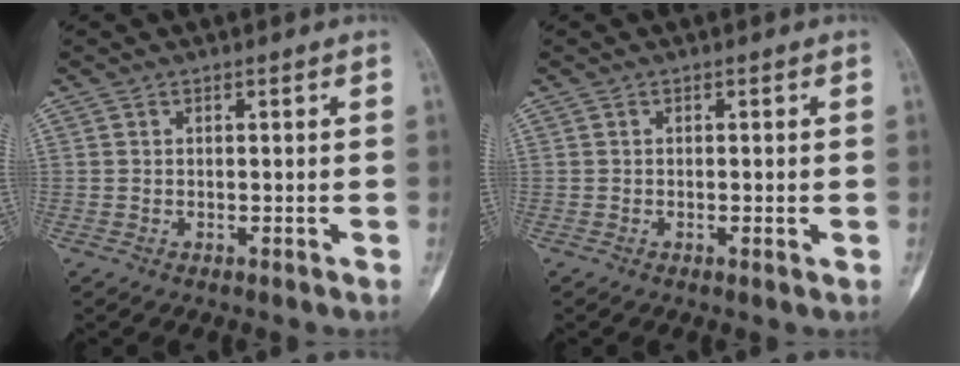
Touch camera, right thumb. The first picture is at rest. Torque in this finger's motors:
{"motor_torque": [-0.38, -0.08, 0.04, 0.03, -0.05]}